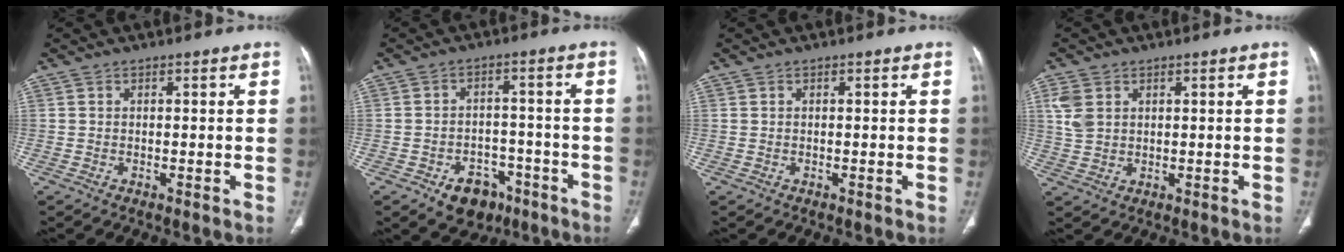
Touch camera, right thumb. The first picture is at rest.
{"total": 8.4, "force": [-4.8, 5.8, 3.6], "torque": [-0.022, 0.038, -0.063]}
{"total": 0.0}
{"total": 4.7, "force": [1.7, 3.4, 2.7], "torque": [-0.057, -0.001, 0.040]}